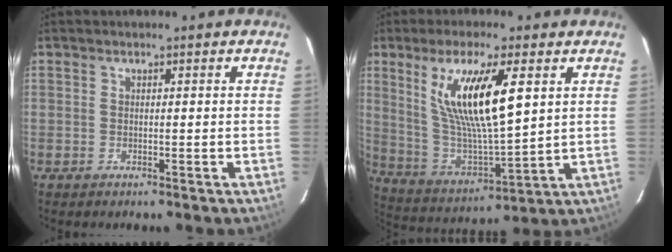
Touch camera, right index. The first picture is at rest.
{"total": 16.3, "force": [5.9, 3.8, 14.8], "torque": [-0.273, -0.009, 0.124]}